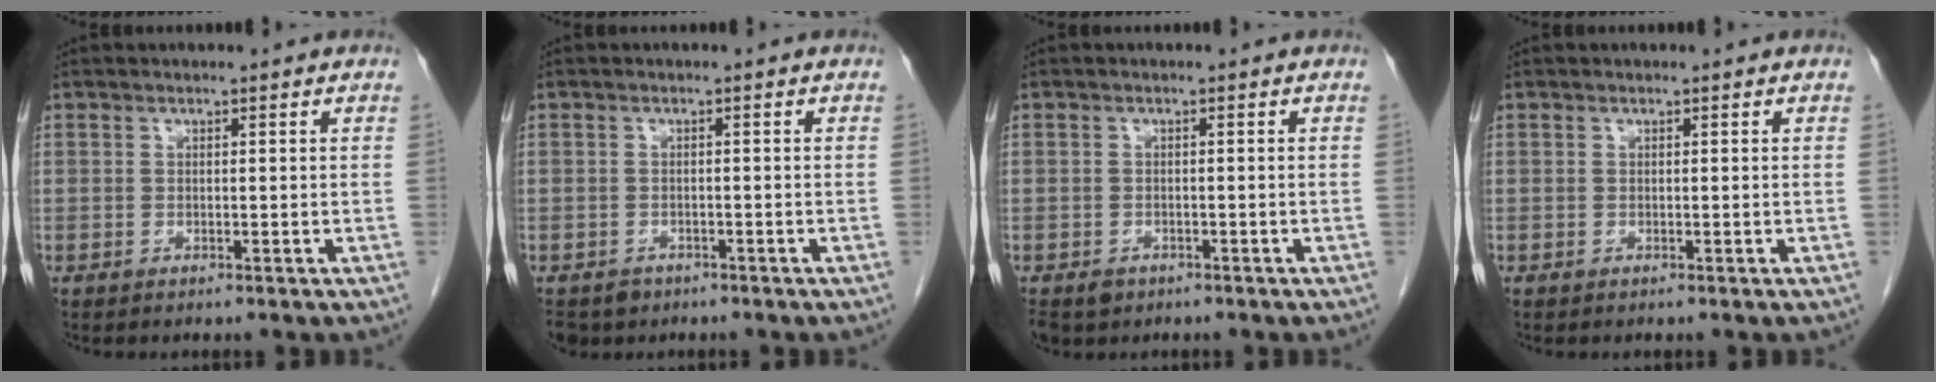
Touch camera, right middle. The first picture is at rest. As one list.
[{"total": 4.0, "force": [-2.8, 2.9, 0.7], "torque": [-0.011, 0.001, -0.042]}, {"total": 3.9, "force": [-2.4, 2.9, 1.0], "torque": [-0.020, 0.000, -0.036]}, {"total": 0.0}]